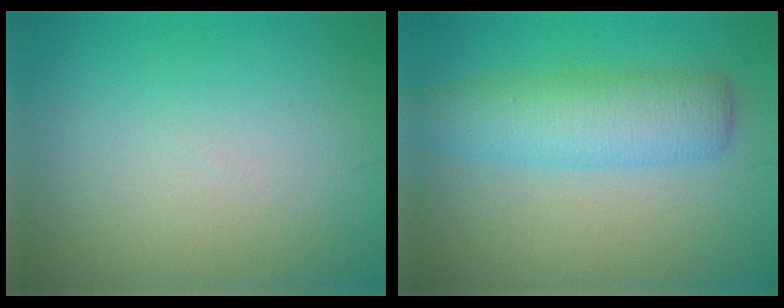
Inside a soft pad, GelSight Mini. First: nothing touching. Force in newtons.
{"total": 5.3, "press": 5.3, "slide": 0.1}